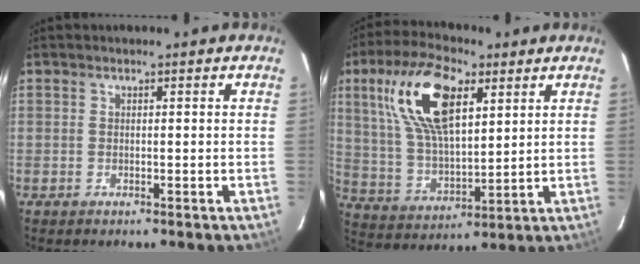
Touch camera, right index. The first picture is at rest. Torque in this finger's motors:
{"motor_torque": [0.80, 0.15, 0.75, 0.13]}